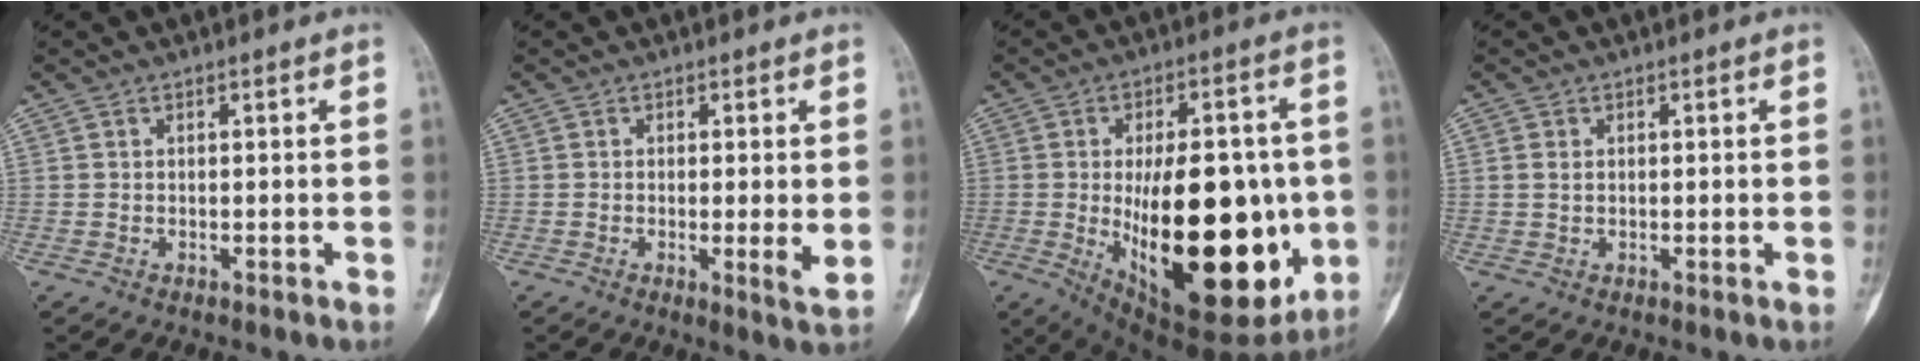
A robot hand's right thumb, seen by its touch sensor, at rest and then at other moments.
{"total": 3.7, "force": [0.0, 0.5, 3.6], "torque": [-0.065, -0.013, -0.005]}
{"total": 29.1, "force": [-4.0, 13.2, 25.7], "torque": [-0.350, -0.021, -0.031]}
{"total": 1.3, "force": [0.3, 1.0, 0.8], "torque": [-0.017, 0.000, 0.006]}